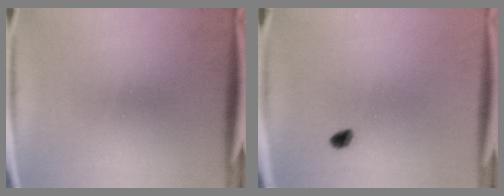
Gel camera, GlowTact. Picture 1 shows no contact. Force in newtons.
{"total": 1.7}